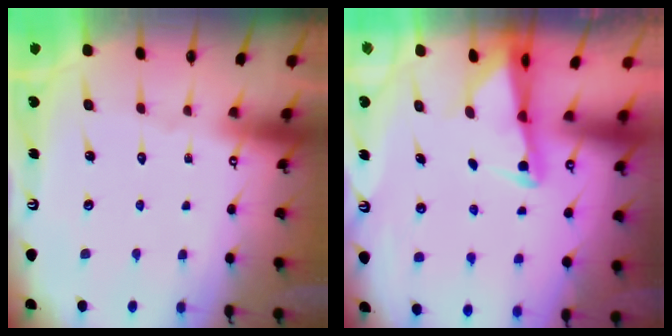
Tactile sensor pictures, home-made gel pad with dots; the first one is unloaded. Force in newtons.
{"total": 2.6, "press": 2.6, "slide": 0.5}